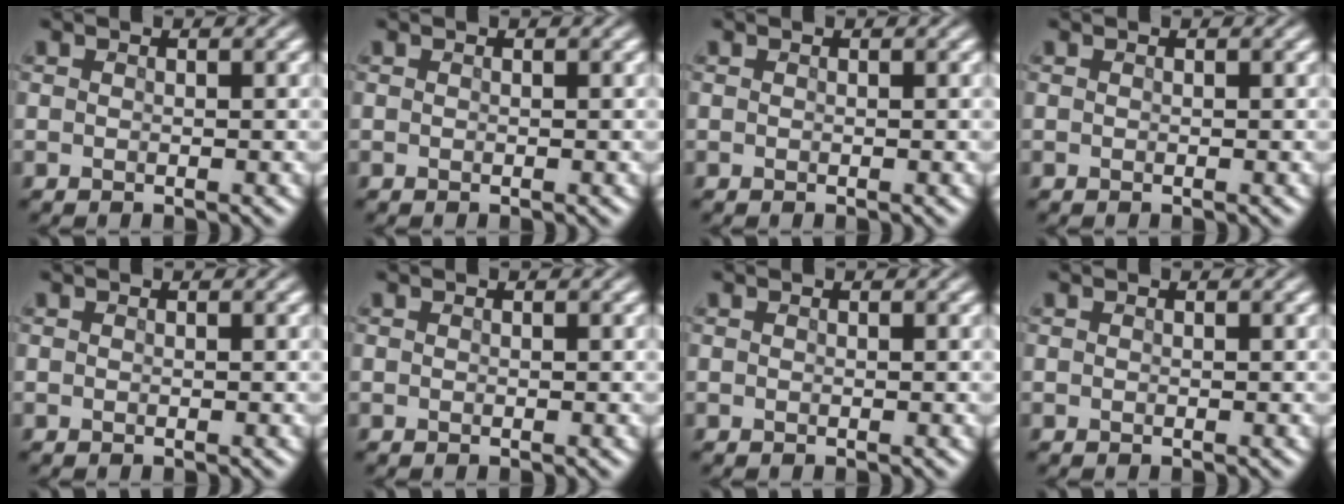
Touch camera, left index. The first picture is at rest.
{"total": 0.0}
{"total": 0.0}
{"total": 0.0}
{"total": 0.0}
{"total": 0.0}
{"total": 0.0}
{"total": 0.0}